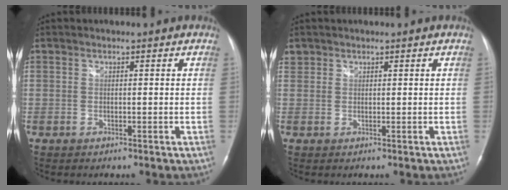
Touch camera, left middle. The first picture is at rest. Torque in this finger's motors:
{"motor_torque": [0.07, -0.03, 0.06, 0.01]}